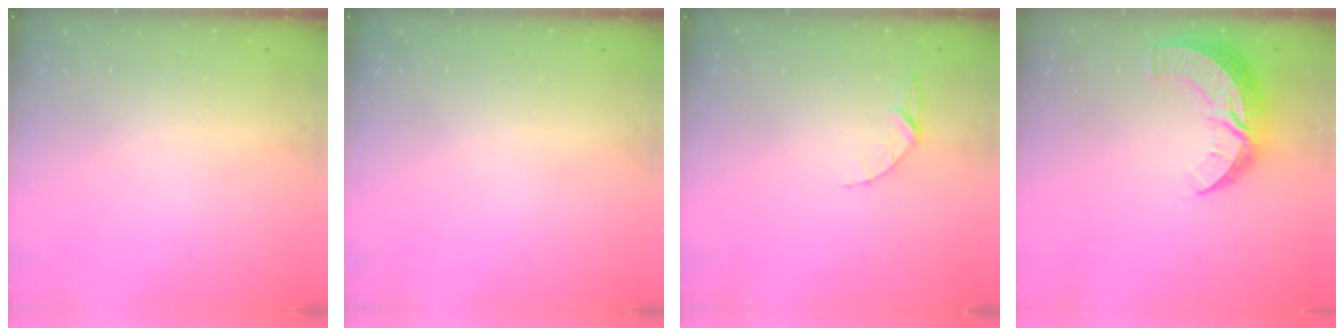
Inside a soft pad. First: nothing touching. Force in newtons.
{"total": 0.0}
{"total": 5.1, "press": 5.1, "slide": 0.4}
{"total": 10.9, "press": 10.9, "slide": 0.8}